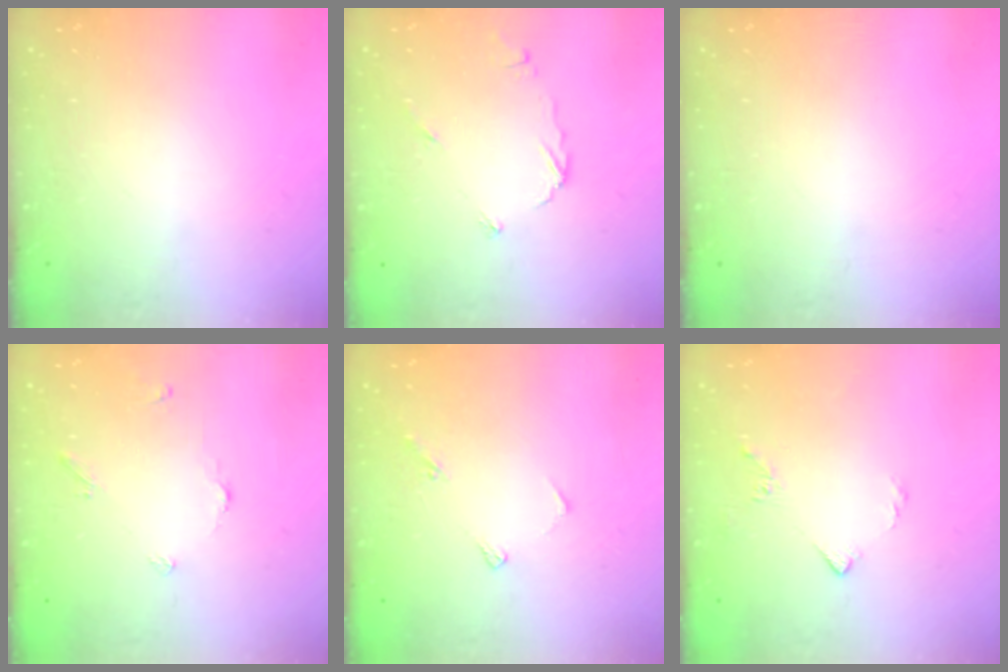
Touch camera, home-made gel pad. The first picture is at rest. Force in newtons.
{"total": 3.3, "press": 3.3, "slide": 0.3}
{"total": 0.0}
{"total": 2.9, "press": 2.9, "slide": 0.5}
{"total": 4.7, "press": 4.7, "slide": 0.5}
{"total": 4.2, "press": 4.1, "slide": 1.0}